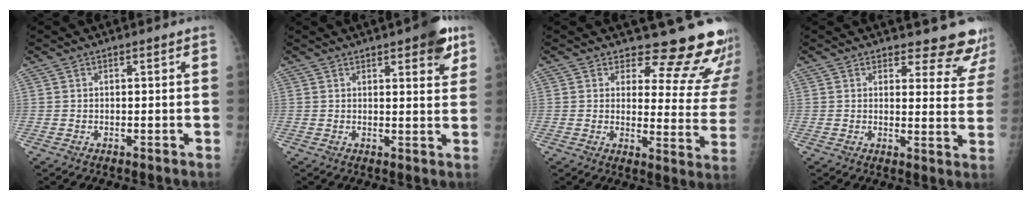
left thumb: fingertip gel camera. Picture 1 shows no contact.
{"total": 7.2, "force": [4.0, 2.3, 5.5], "torque": [-0.051, -0.015, 0.045]}
{"total": 15.6, "force": [14.2, 4.5, 4.5], "torque": [-0.004, -0.148, 0.148]}
{"total": 10.7, "force": [10.2, 3.0, 1.2], "torque": [0.032, -0.091, 0.092]}